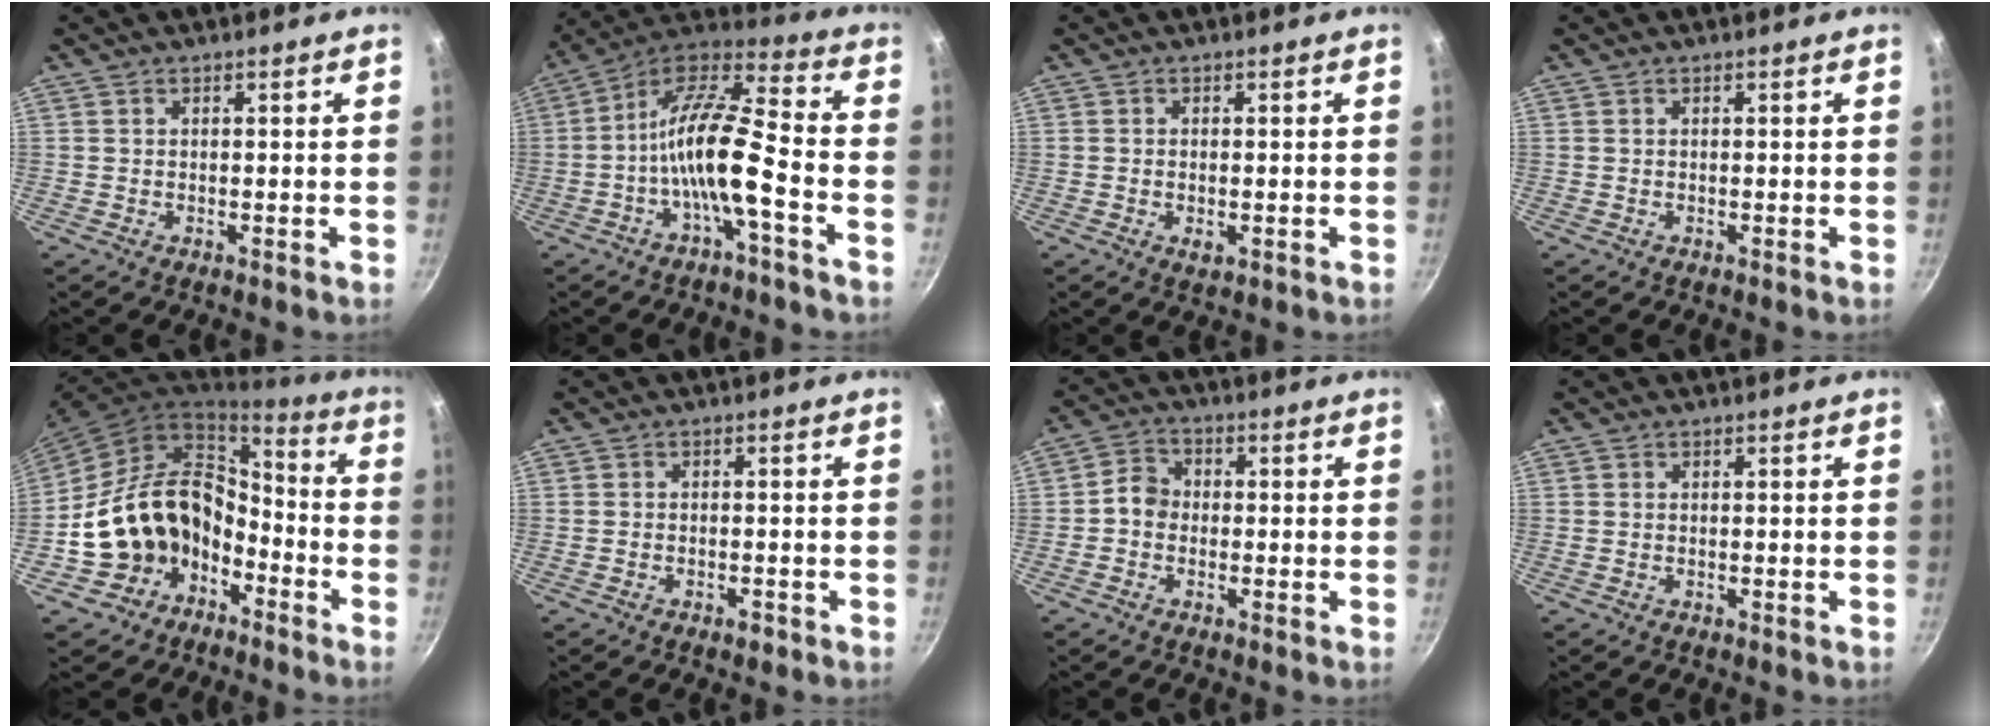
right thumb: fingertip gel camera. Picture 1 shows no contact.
{"total": 14.5, "force": [-4.4, 3.6, 13.3], "torque": [-0.245, 0.046, -0.093]}
{"total": 1.9, "force": [-0.5, 1.0, 1.6], "torque": [-0.027, -0.003, -0.006]}
{"total": 0.0}
{"total": 17.9, "force": [-6.4, 13.8, 9.5], "torque": [-0.137, 0.077, -0.098]}
{"total": 1.7, "force": [-1.2, 0.8, 1.0], "torque": [-0.020, 0.010, -0.016]}
{"total": 4.2, "force": [-0.7, 3.6, 2.1], "torque": [-0.018, 0.018, -0.026]}
{"total": 0.0}